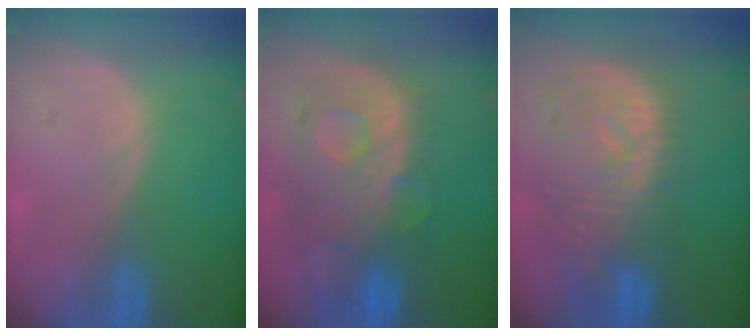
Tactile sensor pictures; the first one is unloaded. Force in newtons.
{"total": 11.3, "press": 9.8, "slide": 5.6}
{"total": 11.2, "press": 9.8, "slide": 5.4}